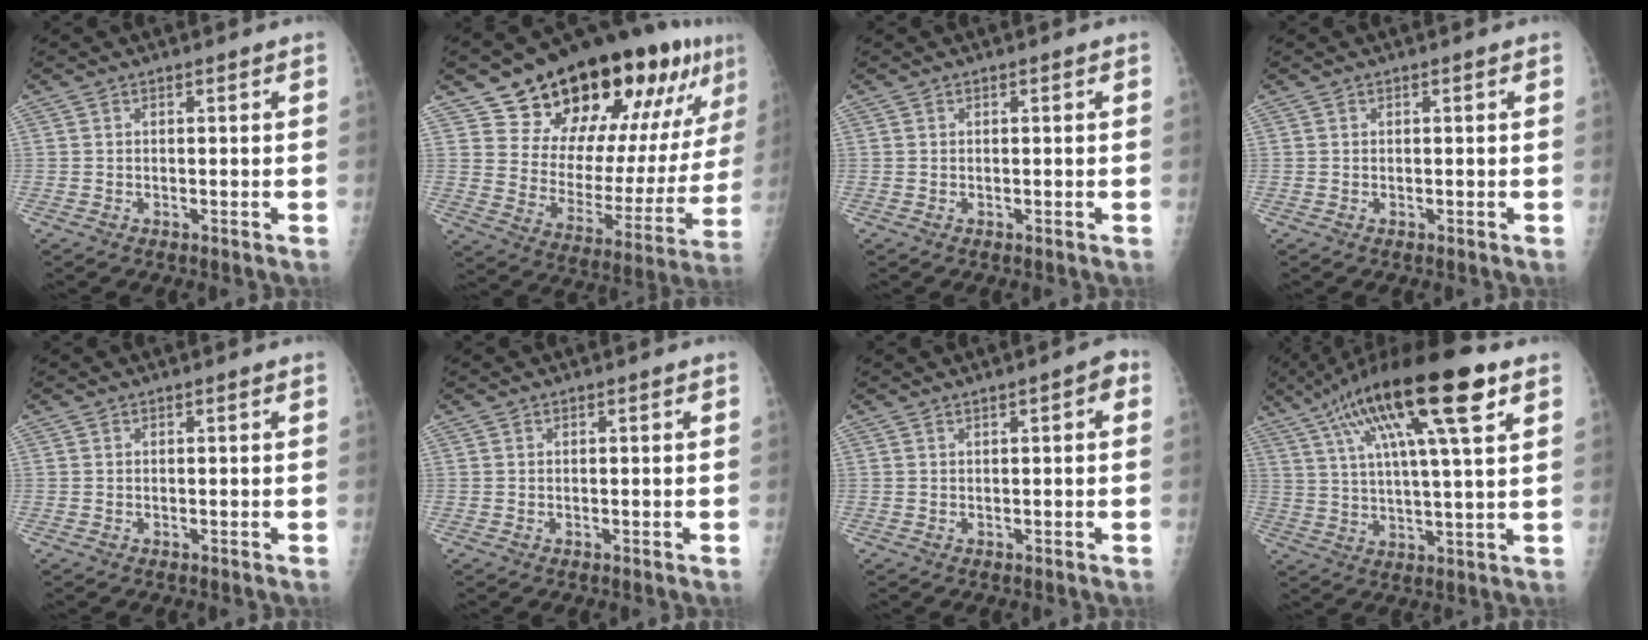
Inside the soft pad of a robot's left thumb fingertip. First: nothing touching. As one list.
[{"total": 27.5, "force": [17.4, 11.9, 17.6], "torque": [-0.233, -0.059, 0.268]}, {"total": 0.0}, {"total": 0.0}, {"total": 0.0}, {"total": 0.0}, {"total": 2.8, "force": [0.8, 0.9, 2.5], "torque": [-0.030, 0.007, 0.007]}, {"total": 21.7, "force": [10.7, 4.2, 18.4], "torque": [-0.319, 0.006, 0.178]}]